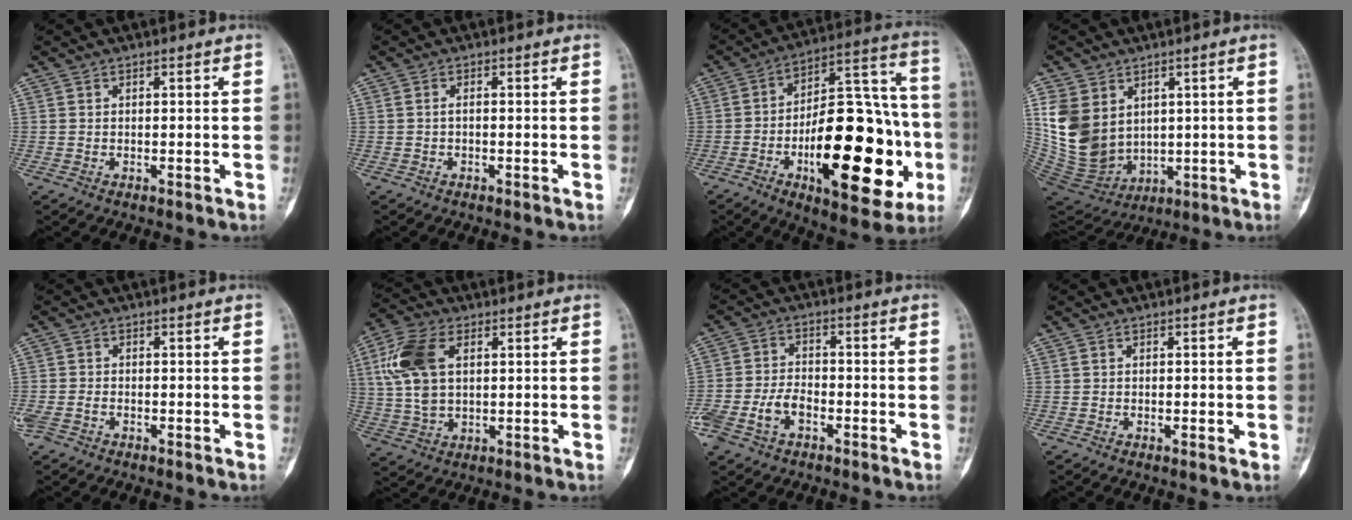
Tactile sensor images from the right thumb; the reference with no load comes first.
{"total": 0.7, "force": [-0.2, 0.3, 0.6], "torque": [-0.012, 0.001, -0.005]}
{"total": 29.1, "force": [-8.1, 12.3, 25.1], "torque": [-0.359, 0.031, -0.112]}
{"total": 13.9, "force": [3.7, 10.8, 8.0], "torque": [-0.141, -0.021, 0.098]}
{"total": 2.9, "force": [-1.6, 1.8, 1.6], "torque": [-0.041, 0.006, -0.029]}
{"total": 11.5, "force": [3.0, 6.7, 8.9], "torque": [-0.193, 0.006, 0.061]}
{"total": 6.9, "force": [-3.1, 4.2, 4.6], "torque": [-0.100, 0.025, -0.056]}
{"total": 1.3, "force": [-0.3, 0.5, 1.1], "torque": [-0.014, -0.001, -0.005]}